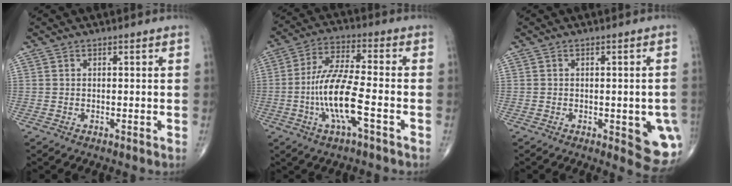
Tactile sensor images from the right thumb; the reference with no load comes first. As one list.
[{"total": 12.5, "force": [-3.6, 2.9, 11.6], "torque": [-0.244, 0.023, -0.069]}, {"total": 9.5, "force": [-2.2, 3.5, 8.5], "torque": [-0.078, -0.008, -0.019]}]